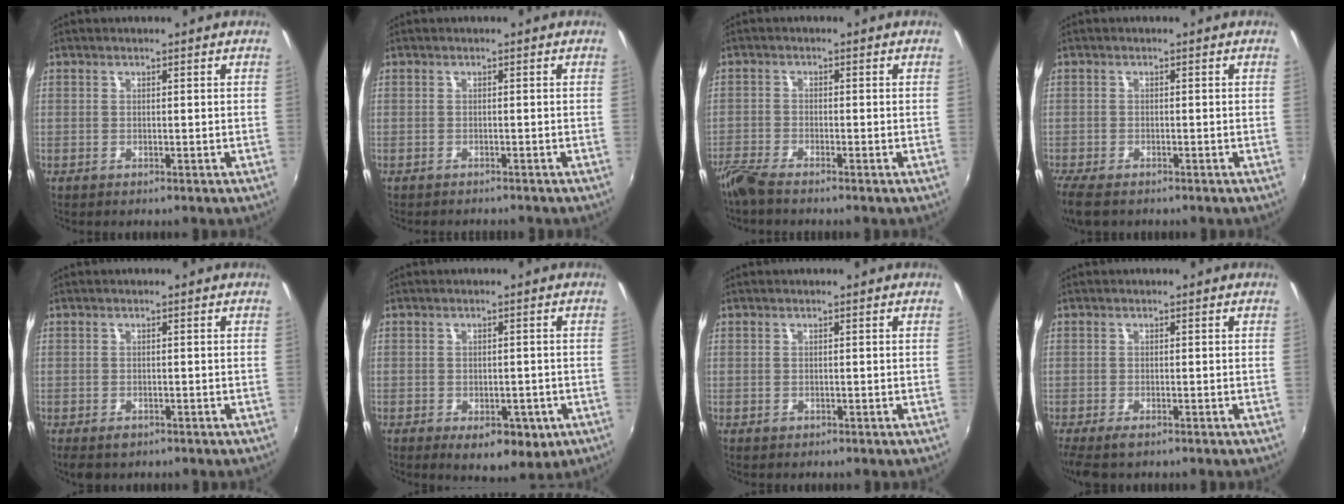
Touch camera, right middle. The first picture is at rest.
{"total": 2.1, "force": [-2.0, 0.4, 0.5], "torque": [-0.019, -0.013, -0.029]}
{"total": 4.5, "force": [-4.0, 0.4, 2.0], "torque": [-0.059, -0.016, -0.080]}
{"total": 5.4, "force": [-4.2, 1.9, 2.9], "torque": [-0.075, -0.027, -0.081]}
{"total": 2.7, "force": [-1.8, 1.5, 1.4], "torque": [-0.030, -0.011, -0.028]}
{"total": 8.1, "force": [-3.9, 4.3, 5.6], "torque": [-0.089, -0.022, -0.046]}
{"total": 0.6, "force": [-0.3, 0.4, 0.1], "torque": [-0.001, -0.004, -0.006]}
{"total": 4.6, "force": [-3.2, 1.3, 3.0], "torque": [-0.066, -0.023, -0.055]}